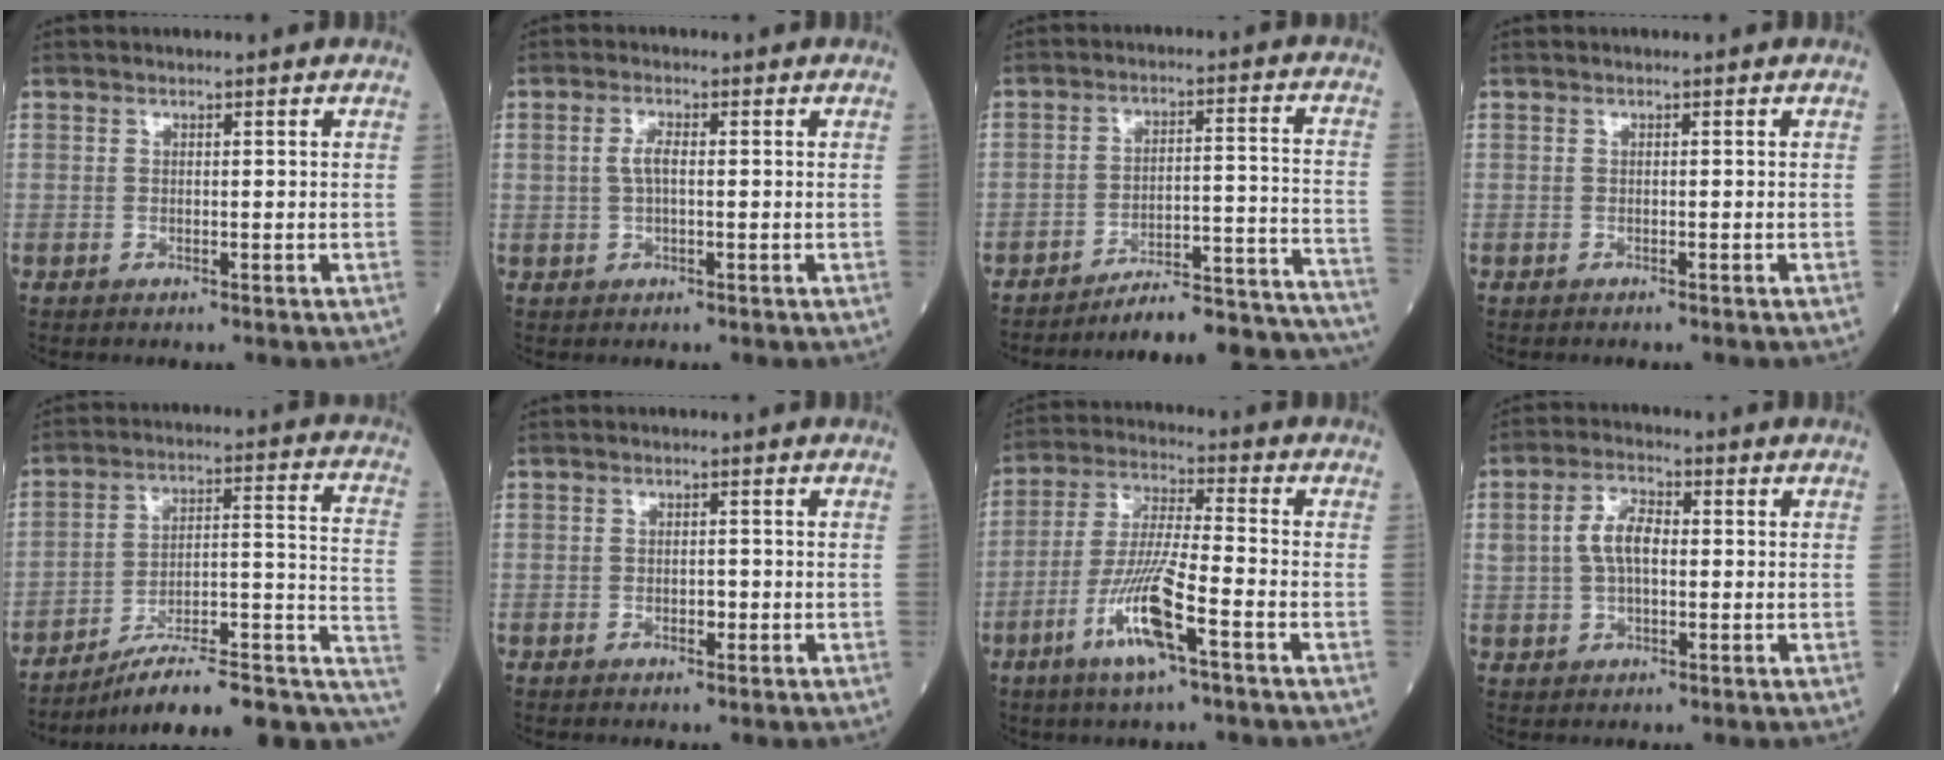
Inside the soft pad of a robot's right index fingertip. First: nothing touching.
{"total": 2.6, "force": [0.2, 0.9, 2.4], "torque": [-0.051, 0.007, 0.005]}
{"total": 21.3, "force": [-20.8, 0.0, 4.5], "torque": [-0.009, 0.017, -0.276]}
{"total": 0.7, "force": [-0.7, 0.0, 0.3], "torque": [-0.003, 0.000, -0.010]}
{"total": 19.5, "force": [-12.6, 4.8, 14.1], "torque": [-0.129, 0.054, -0.178]}
{"total": 1.4, "force": [-0.6, 0.7, 1.1], "torque": [-0.015, 0.002, -0.009]}
{"total": 11.1, "force": [-5.0, 0.7, 9.9], "torque": [-0.197, -0.011, -0.098]}
{"total": 5.8, "force": [0.4, 3.0, 4.9], "torque": [-0.101, 0.014, 0.007]}